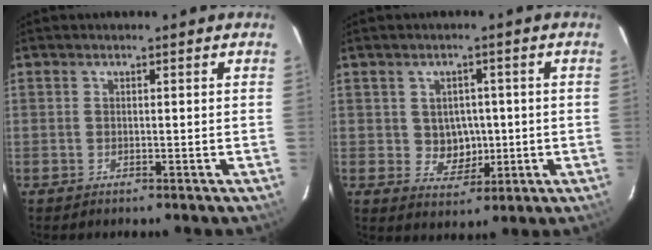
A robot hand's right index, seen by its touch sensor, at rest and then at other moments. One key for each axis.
{"total": 5.3, "fx": 0.1, "fy": 5.0, "fz": 1.9, "tx": -0.035, "ty": 0.007, "tz": 0.014}